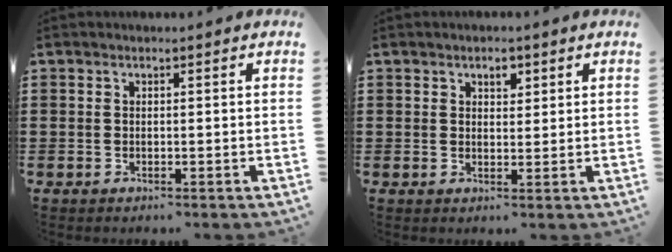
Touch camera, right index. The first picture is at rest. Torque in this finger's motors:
{"motor_torque": [0.01, 0.02, 0.02, 0.02]}